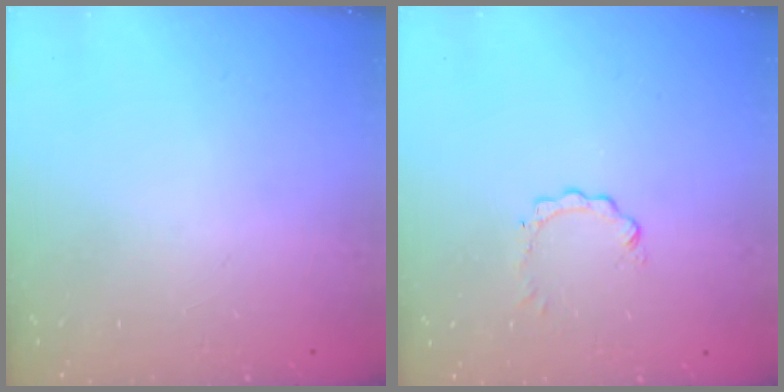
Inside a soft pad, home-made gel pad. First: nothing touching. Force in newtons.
{"total": 0.0}